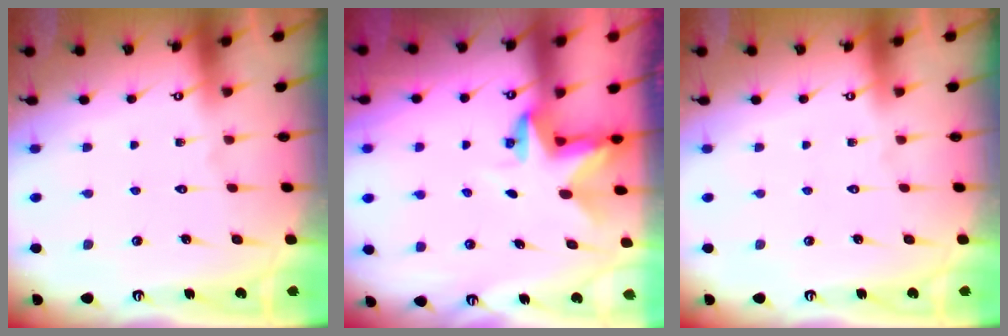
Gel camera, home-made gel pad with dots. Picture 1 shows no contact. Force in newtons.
{"total": 2.8, "press": 2.8, "slide": 0.2}
{"total": 0.0}